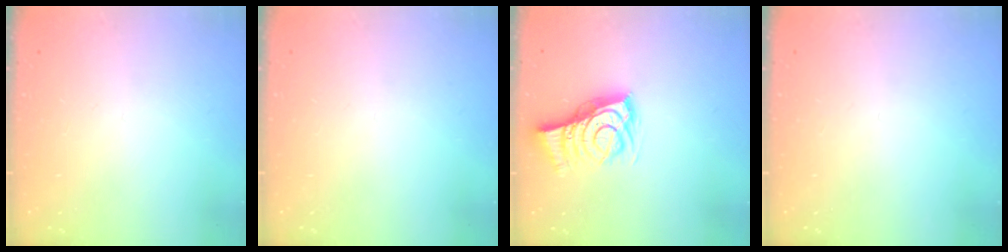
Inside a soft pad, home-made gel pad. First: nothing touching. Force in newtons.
{"total": 0.0}
{"total": 7.1, "press": 7.1, "slide": 0.6}
{"total": 0.0}